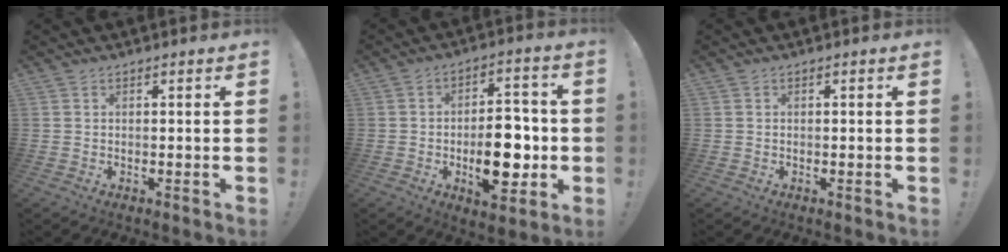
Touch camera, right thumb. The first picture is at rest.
{"total": 14.7, "force": [-3.2, 7.5, 12.3], "torque": [-0.183, 0.008, -0.053]}
{"total": 0.0}